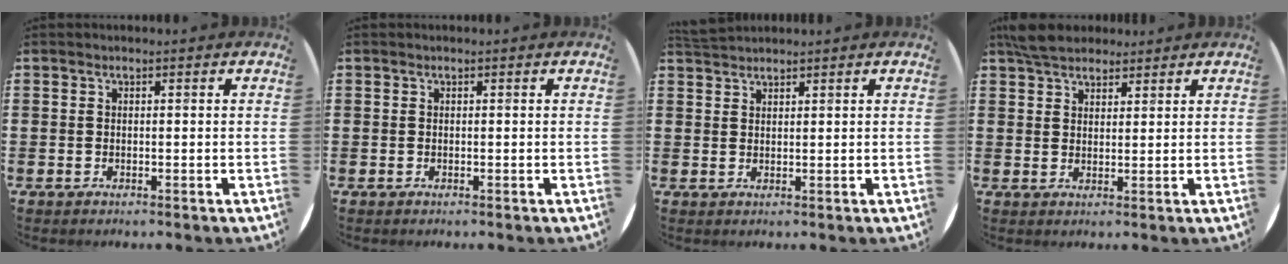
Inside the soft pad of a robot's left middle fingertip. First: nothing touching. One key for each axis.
{"total": 0.0}
{"total": 1.7, "fx": 1.7, "fy": 0.1, "fz": 0.0, "tx": -0.003, "ty": 0.004, "tz": 0.032}
{"total": 4.5, "fx": 4.0, "fy": 1.6, "fz": 1.3, "tx": -0.027, "ty": -0.003, "tz": 0.074}